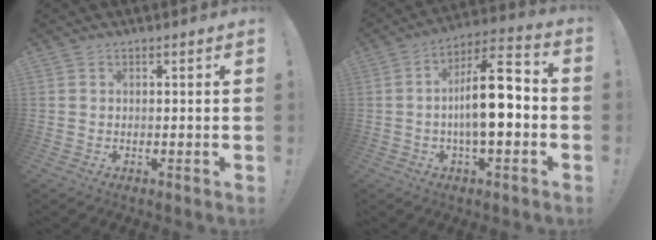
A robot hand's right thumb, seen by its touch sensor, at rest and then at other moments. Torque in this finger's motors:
{"motor_torque": [0.24, 0.57, 0.73, 0.44, 0.31]}